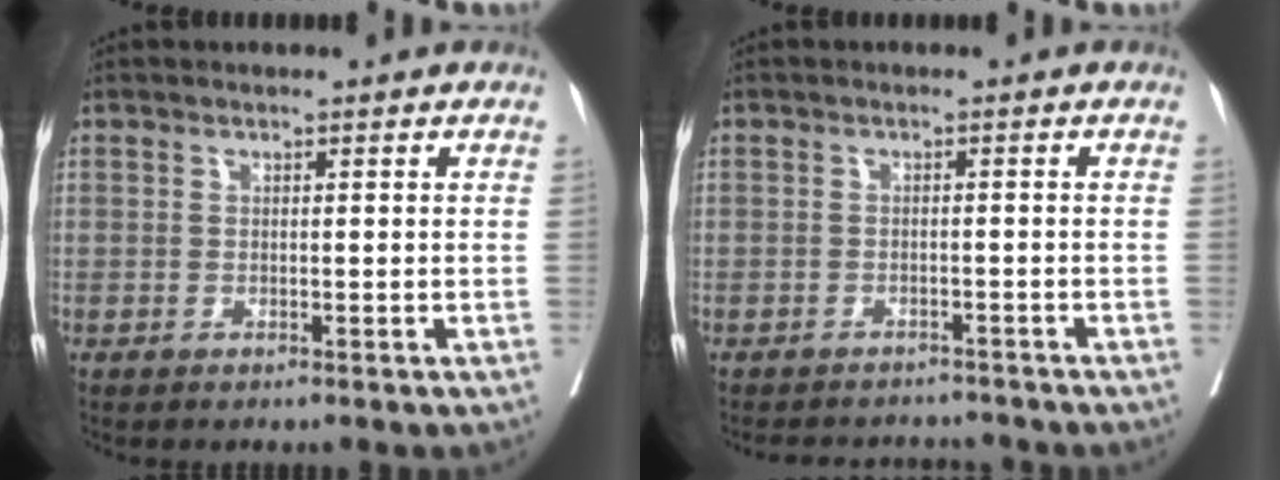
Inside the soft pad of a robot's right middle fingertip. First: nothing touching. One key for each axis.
{"total": 5.5, "fx": -5.3, "fy": 1.3, "fz": 0.1, "tx": 0.004, "ty": 0.005, "tz": -0.070}